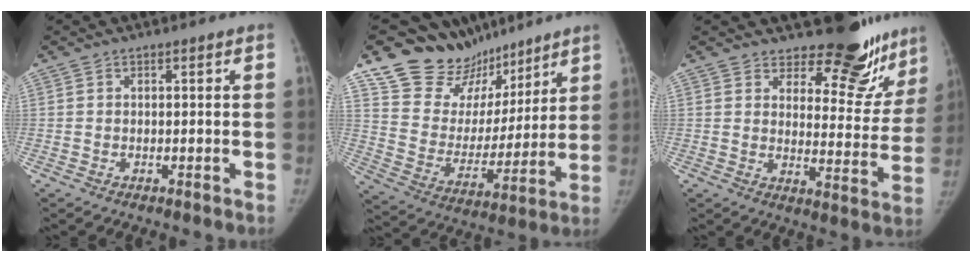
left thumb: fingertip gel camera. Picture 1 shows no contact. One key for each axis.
{"total": 18.0, "fx": 14.6, "fy": 9.9, "fz": 3.5, "tx": -0.007, "ty": -0.093, "tz": 0.251}
{"total": 17.4, "fx": 14.7, "fy": 6.6, "fz": 6.3, "tx": -0.023, "ty": -0.122, "tz": 0.176}